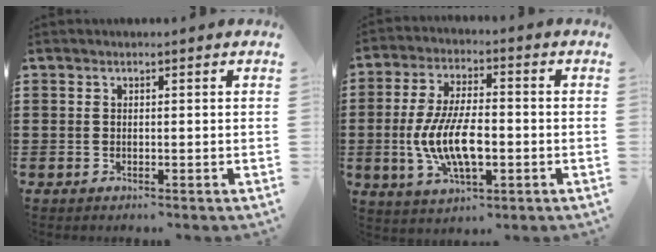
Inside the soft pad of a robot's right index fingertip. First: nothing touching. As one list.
[{"total": 10.4, "force": [-2.1, 4.5, 9.1], "torque": [-0.195, -0.004, -0.040]}]